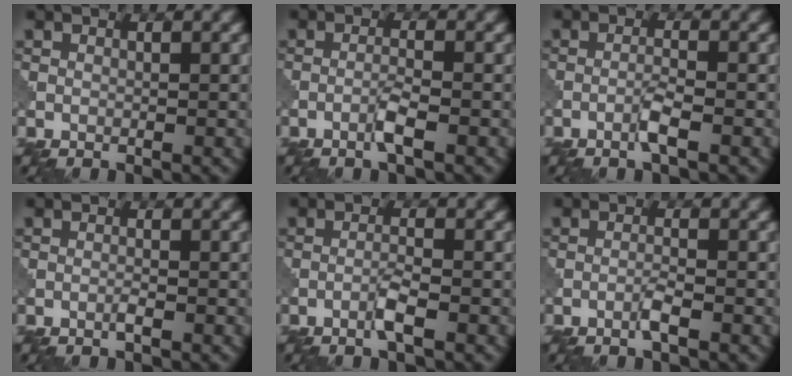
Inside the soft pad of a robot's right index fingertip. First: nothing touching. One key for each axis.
{"total": 1.9, "fx": -1.0, "fy": 0.0, "fz": 1.6, "tx": -0.030, "ty": 0.007, "tz": -0.024}
{"total": 1.9, "fx": -1.1, "fy": 0.0, "fz": 1.6, "tx": -0.031, "ty": 0.007, "tz": -0.024}
{"total": 0.7, "fx": -0.4, "fy": 0.0, "fz": 0.6, "tx": -0.013, "ty": 0.002, "tz": -0.011}
{"total": 1.9, "fx": -1.1, "fy": 0.0, "fz": 1.6, "tx": -0.031, "ty": 0.006, "tz": -0.024}
{"total": 1.5, "fx": -0.8, "fy": 0.0, "fz": 1.2, "tx": -0.023, "ty": 0.005, "tz": -0.020}